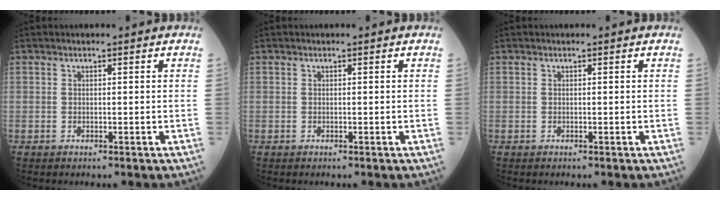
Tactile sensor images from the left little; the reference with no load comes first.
{"total": 0.0}
{"total": 0.0}